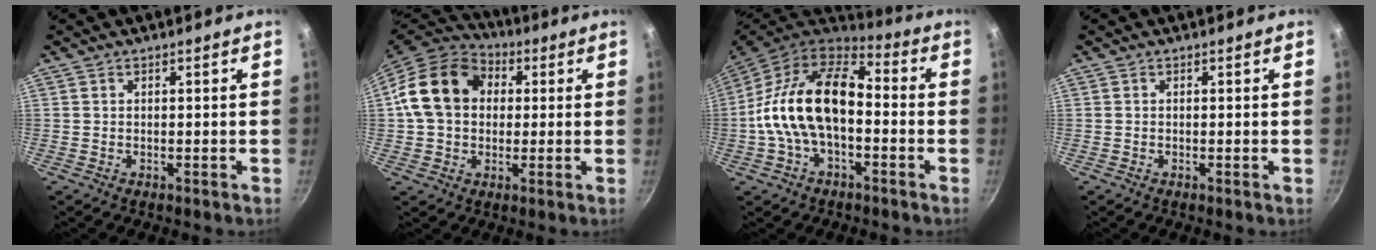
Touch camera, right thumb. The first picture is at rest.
{"total": 16.8, "force": [2.6, 13.2, 10.1], "torque": [-0.162, 0.033, 0.030]}
{"total": 18.0, "force": [-1.9, 10.4, 14.5], "torque": [-0.247, 0.042, -0.050]}
{"total": 0.0}